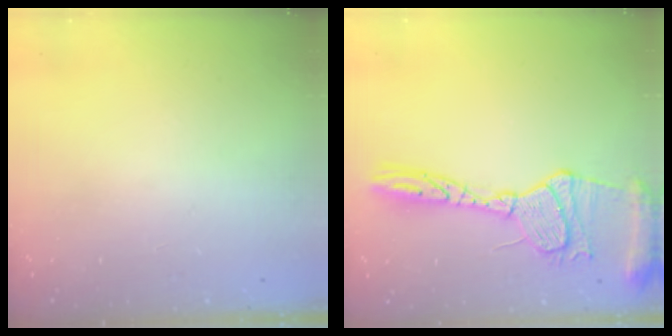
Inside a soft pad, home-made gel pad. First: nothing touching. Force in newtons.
{"total": 17.8, "press": 17.7, "slide": 1.5}